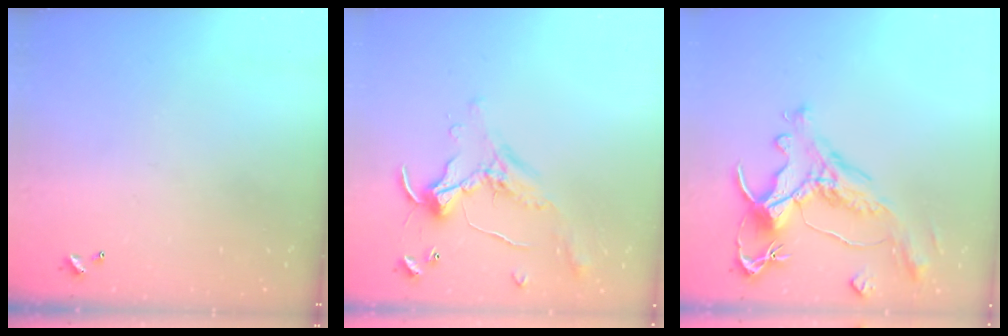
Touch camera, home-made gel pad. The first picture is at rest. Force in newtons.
{"total": 0.8, "press": 0.8, "slide": 0.2}
{"total": 1.8, "press": 1.2, "slide": 1.3}